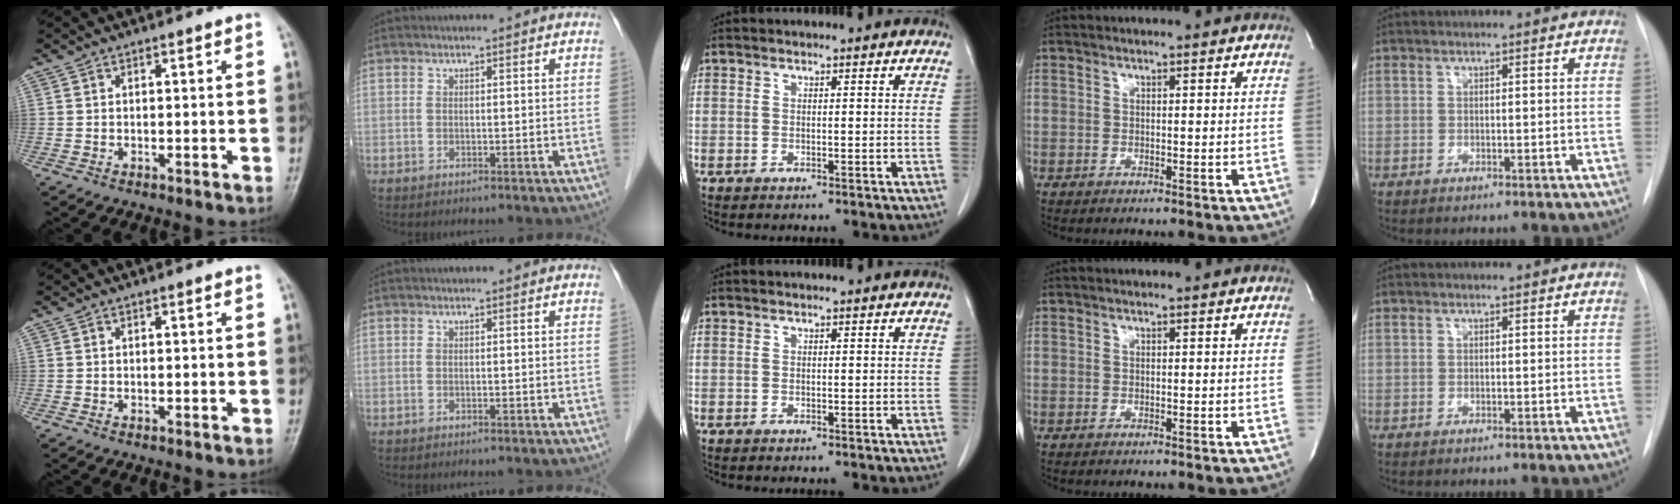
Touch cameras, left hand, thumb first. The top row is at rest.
{}